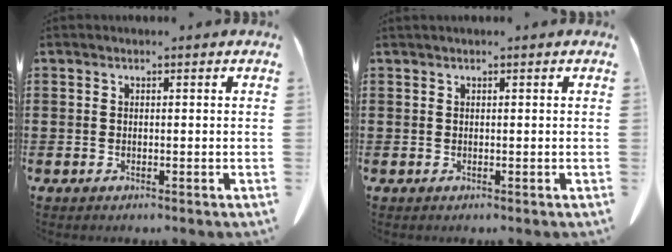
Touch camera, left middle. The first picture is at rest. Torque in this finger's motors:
{"motor_torque": [-0.18, -0.12, -0.03, -0.01]}